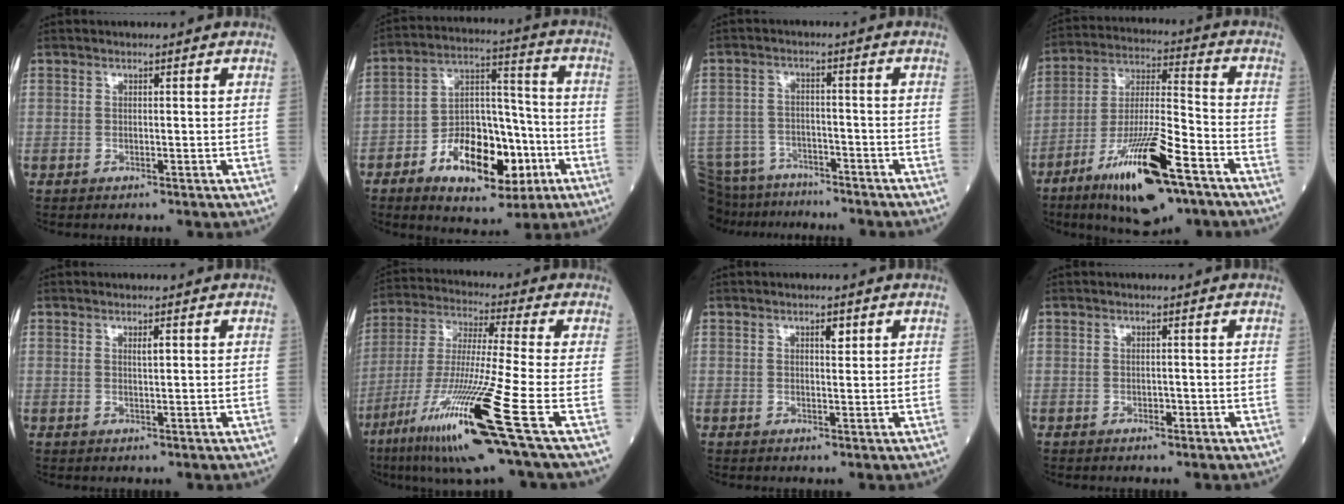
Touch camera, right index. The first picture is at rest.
{"total": 15.5, "force": [-6.4, 7.4, 12.0], "torque": [-0.201, 0.021, -0.099]}
{"total": 14.4, "force": [-12.6, 5.2, 4.4], "torque": [-0.107, -0.008, -0.189]}
{"total": 16.9, "force": [-9.4, 3.0, 13.7], "torque": [-0.259, -0.024, -0.161]}
{"total": 1.3, "force": [0.5, 0.2, 1.2], "torque": [-0.021, -0.002, 0.008]}
{"total": 18.6, "force": [-8.5, -1.3, 16.4], "torque": [-0.330, -0.048, -0.163]}
{"total": 1.5, "force": [0.8, 0.5, 1.2], "torque": [-0.017, -0.001, 0.010]}
{"total": 0.6, "force": [-0.2, 0.4, 0.3], "torque": [-0.002, 0.002, -0.003]}